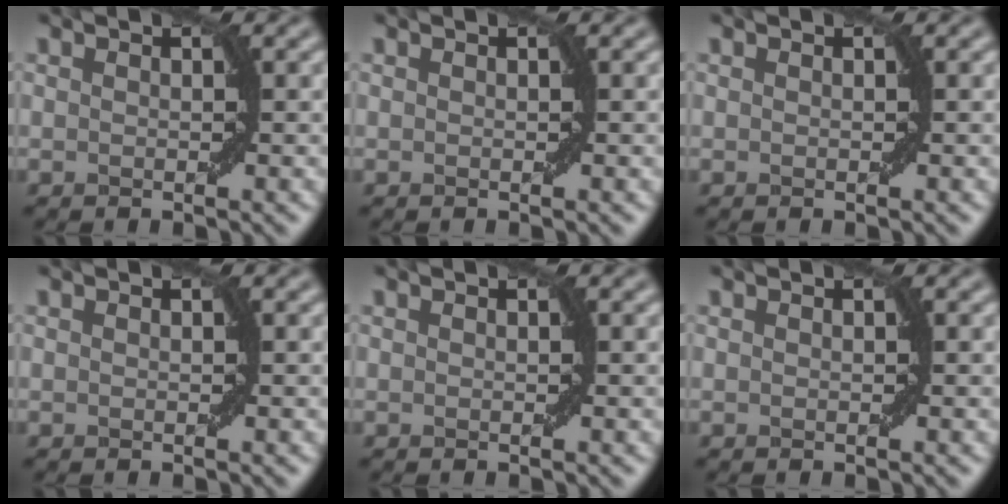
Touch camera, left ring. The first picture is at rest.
{"total": 0.0}
{"total": 0.0}
{"total": 0.0}
{"total": 0.0}
{"total": 0.0}